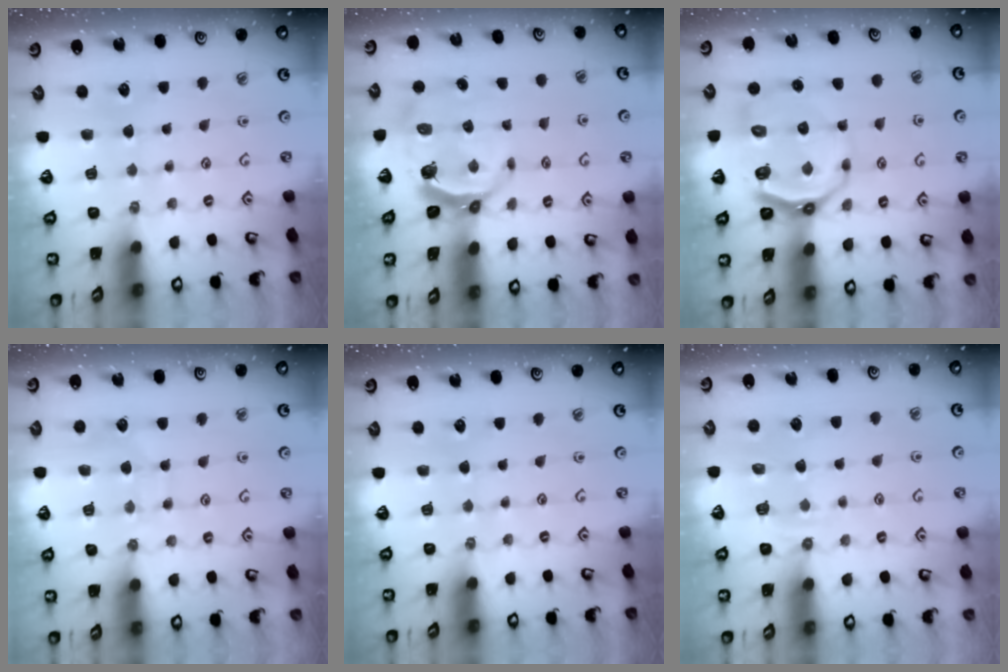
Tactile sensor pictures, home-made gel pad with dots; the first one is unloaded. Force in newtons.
{"total": 6.3, "press": 4.9, "slide": 3.8}
{"total": 8.7, "press": 7.9, "slide": 3.8}
{"total": 7.1, "press": 7.0, "slide": 0.6}
{"total": 0.0}
{"total": 4.3, "press": 3.9, "slide": 1.8}